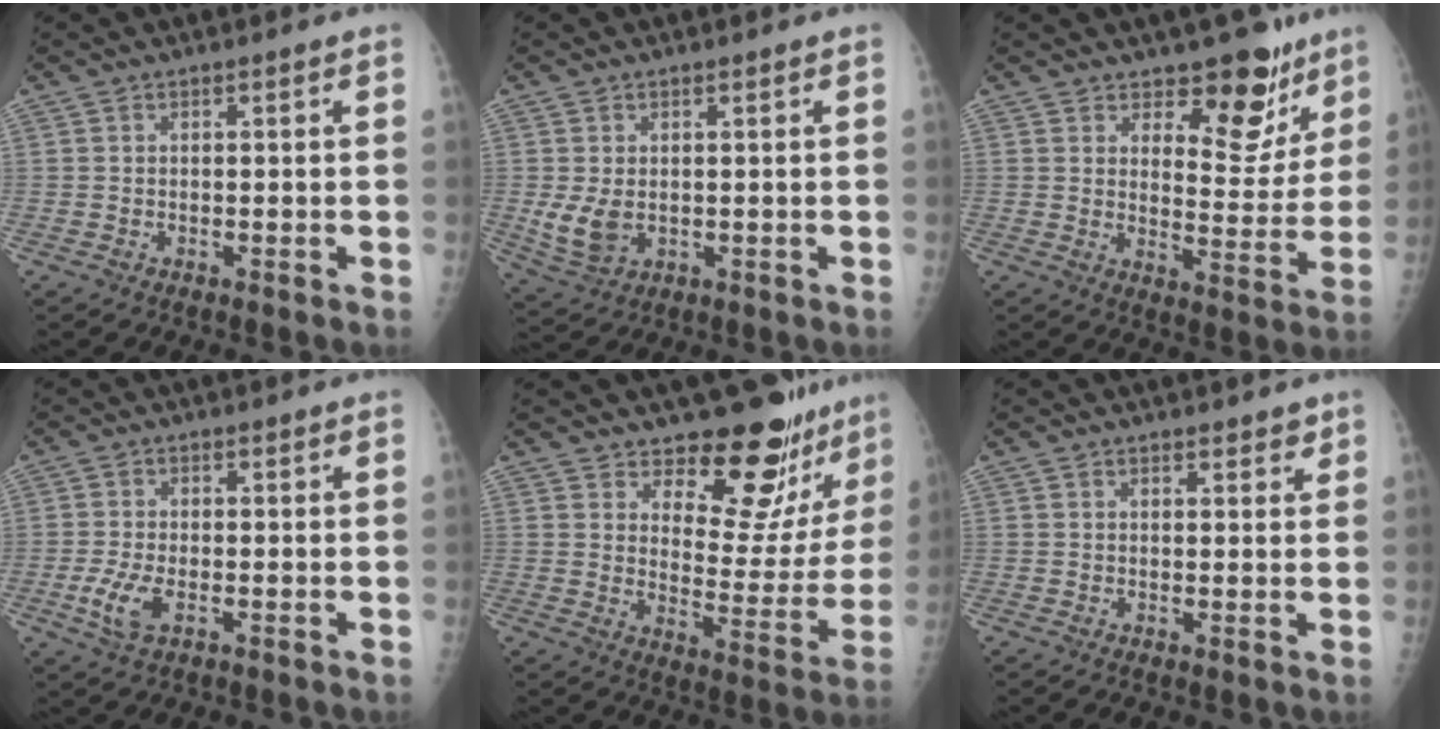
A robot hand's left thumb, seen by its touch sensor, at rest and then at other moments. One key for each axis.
{"total": 5.5, "fx": -0.1, "fy": 3.8, "fz": 4.0, "tx": -0.074, "ty": -0.014, "tz": 0.010}
{"total": 11.1, "fx": 8.1, "fy": 5.5, "fz": 5.3, "tx": -0.019, "ty": -0.057, "tz": 0.120}
{"total": 5.0, "fx": -1.5, "fy": 2.5, "fz": 4.1, "tx": -0.097, "ty": -0.005, "tz": -0.027}
{"total": 17.3, "fx": 15.0, "fy": 6.5, "fz": 5.9, "tx": -0.011, "ty": -0.123, "tz": 0.189}
{"total": 2.3, "fx": 1.8, "fy": 1.1, "fz": 0.8, "tx": 0.007, "ty": -0.009, "tz": 0.019}